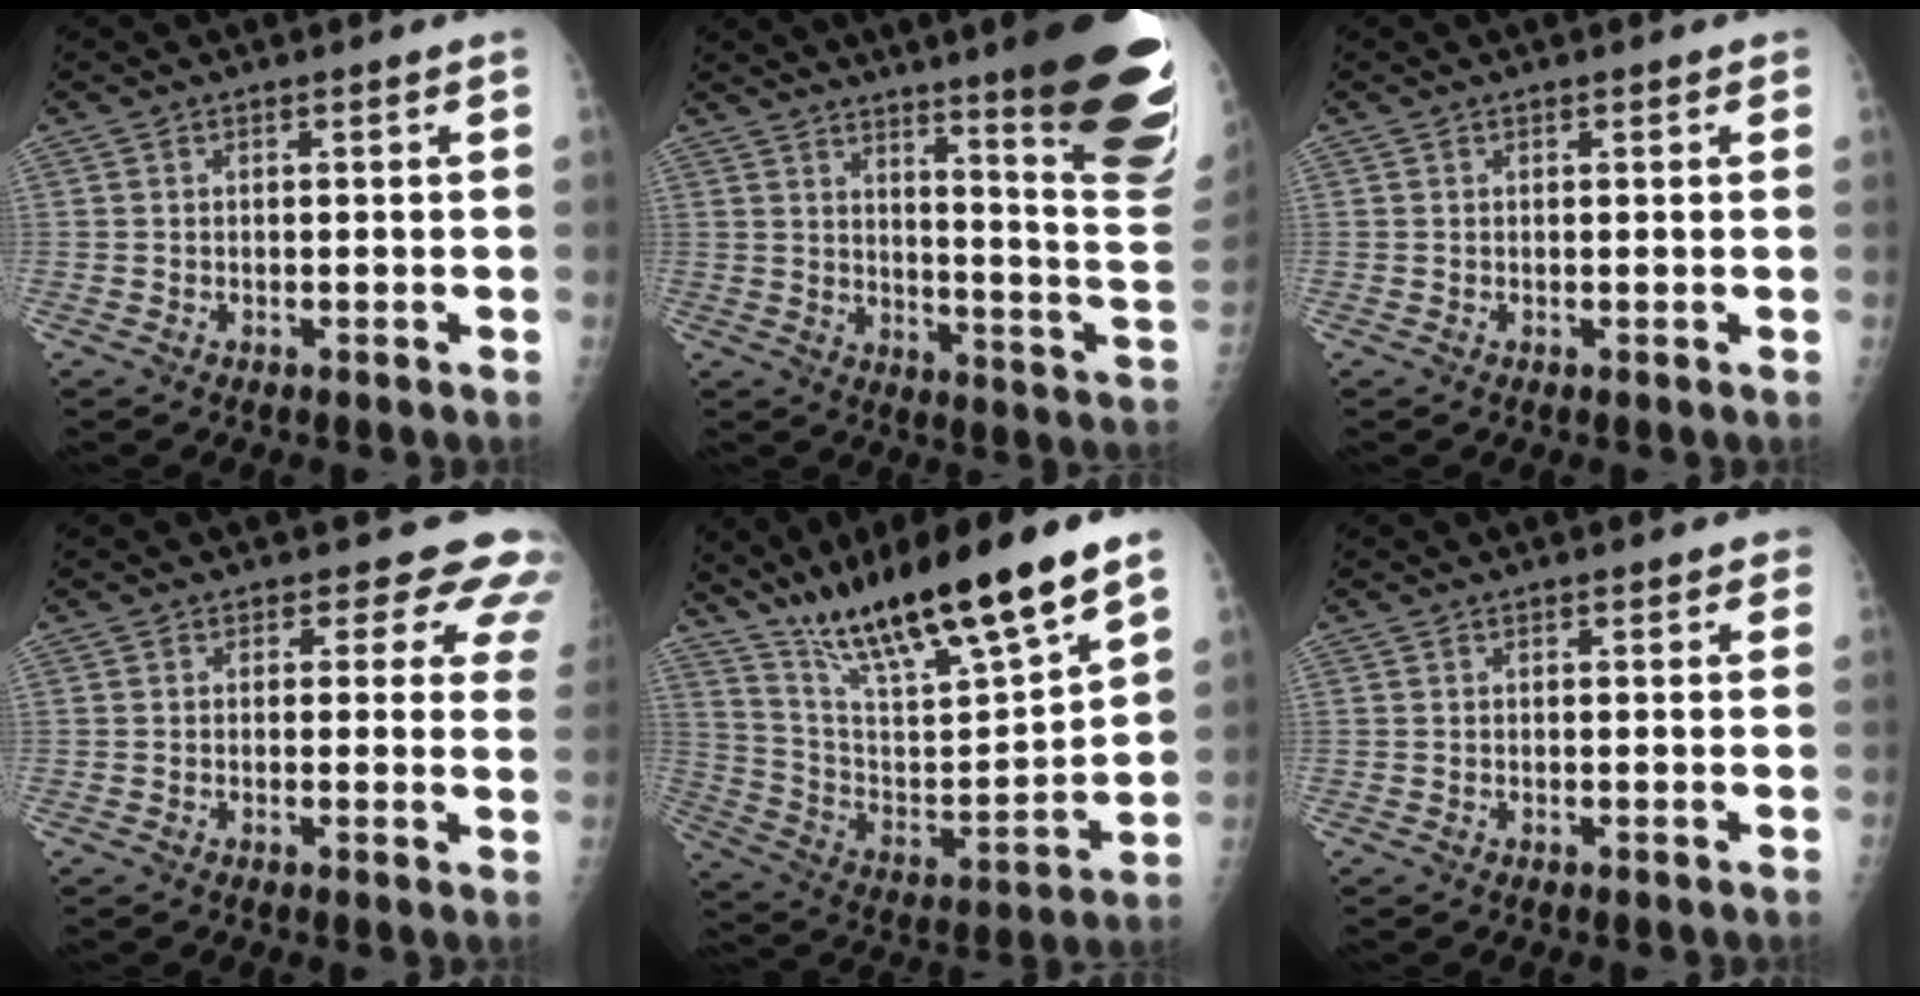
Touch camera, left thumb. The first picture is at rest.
{"total": 27.3, "force": [16.9, 3.2, 21.2], "torque": [-0.209, -0.101, 0.226]}
{"total": 0.8, "force": [0.5, 0.4, 0.4], "torque": [-0.004, -0.001, 0.004]}
{"total": 8.1, "force": [6.4, 4.3, 2.6], "torque": [0.020, -0.025, 0.045]}
{"total": 25.1, "force": [17.8, 4.1, 17.3], "torque": [-0.281, -0.059, 0.318]}
{"total": 1.5, "force": [1.0, 0.8, 0.7], "torque": [0.006, -0.002, 0.006]}